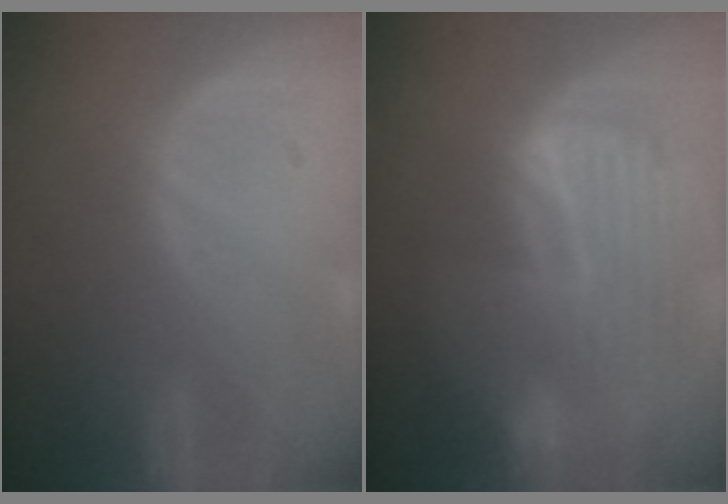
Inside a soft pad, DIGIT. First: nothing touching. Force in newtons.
{"total": 9.8, "press": 8.4, "slide": 4.9}